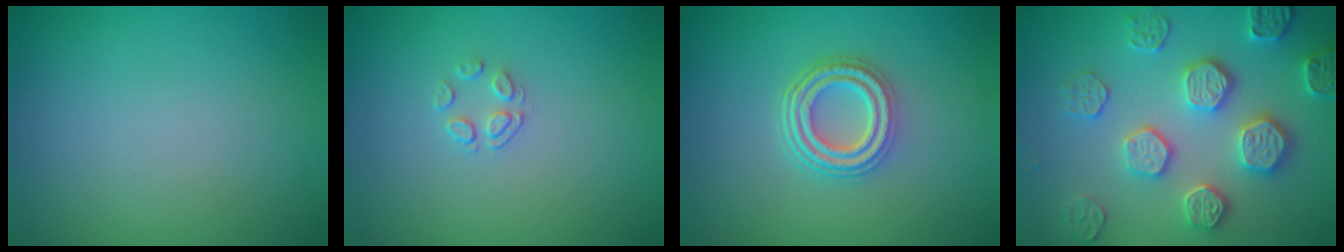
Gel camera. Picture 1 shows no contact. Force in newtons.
{"total": 1.4, "press": 0.6, "slide": 1.2}
{"total": 4.6, "press": 3.3, "slide": 3.2}
{"total": 4.8, "press": 4.7, "slide": 1.0}